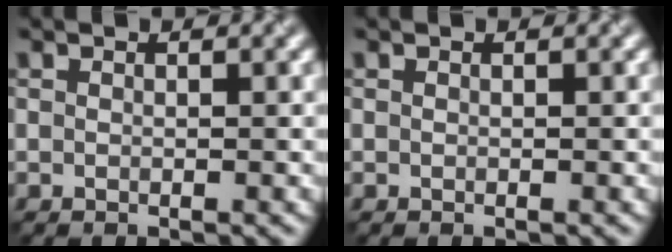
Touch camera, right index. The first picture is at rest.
{"total": 0.0}